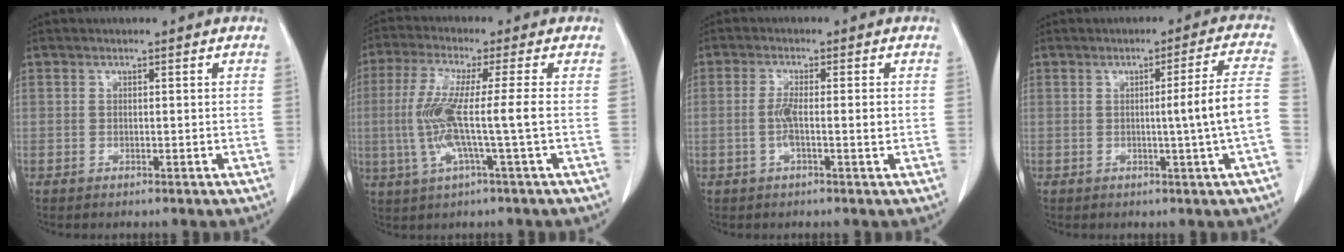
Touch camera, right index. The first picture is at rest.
{"total": 9.7, "force": [-0.9, -0.6, 9.7], "torque": [-0.206, -0.004, -0.022]}
{"total": 3.8, "force": [-0.5, 0.4, 3.7], "torque": [-0.073, 0.000, -0.011]}
{"total": 7.7, "force": [-1.1, -1.8, 7.4], "torque": [-0.098, 0.000, -0.015]}